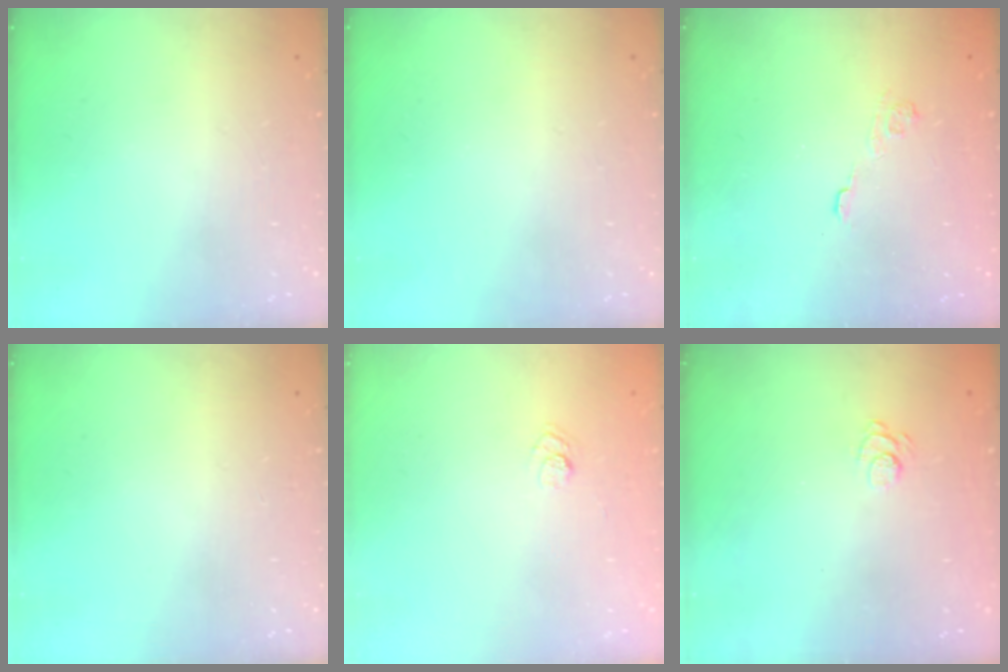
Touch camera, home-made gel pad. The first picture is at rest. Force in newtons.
{"total": 0.0}
{"total": 2.5, "press": 2.1, "slide": 1.4}
{"total": 0.0}
{"total": 3.1, "press": 2.8, "slide": 1.3}
{"total": 2.1, "press": 1.6, "slide": 1.3}